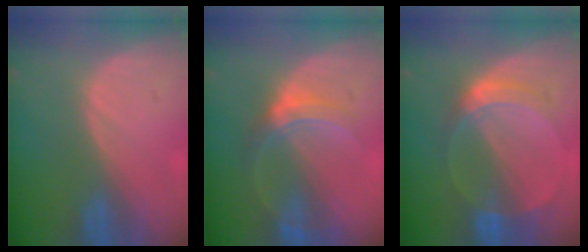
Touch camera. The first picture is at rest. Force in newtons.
{"total": 5.5, "press": 5.5, "slide": 0.3}
{"total": 6.4, "press": 5.7, "slide": 2.9}